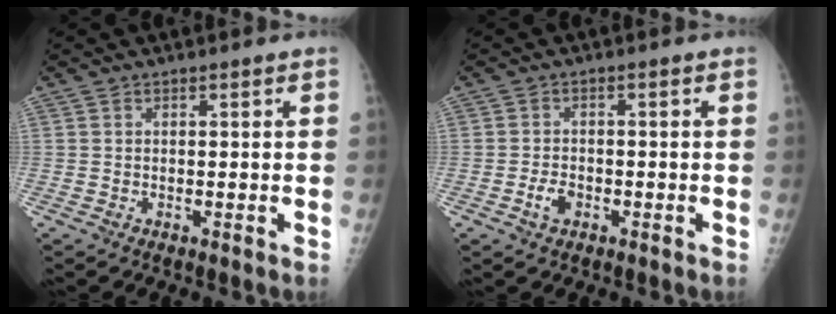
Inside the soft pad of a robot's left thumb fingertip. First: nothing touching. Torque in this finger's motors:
{"motor_torque": [-0.52, 0.49, 0.21, 0.13, 0.03]}